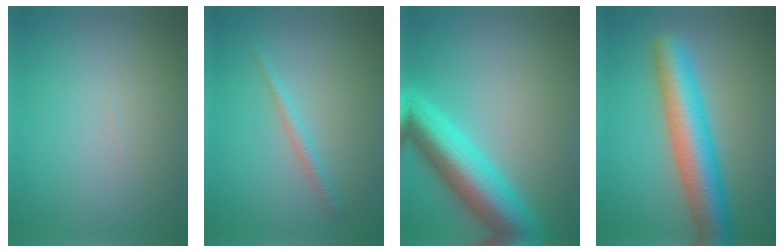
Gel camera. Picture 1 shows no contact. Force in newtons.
{"total": 1.4, "press": 1.4, "slide": 0.0}
{"total": 8.5, "press": 8.5, "slide": 0.3}
{"total": 7.8, "press": 7.8, "slide": 0.2}